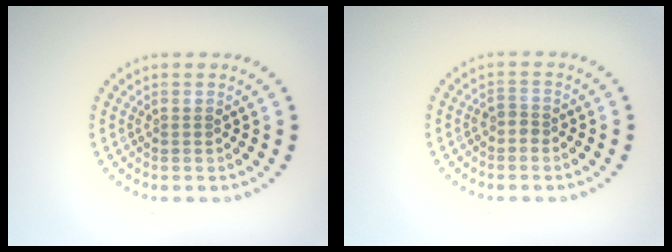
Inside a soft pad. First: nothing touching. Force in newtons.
{"total": 1.0, "press": 0.8, "slide": 0.6}